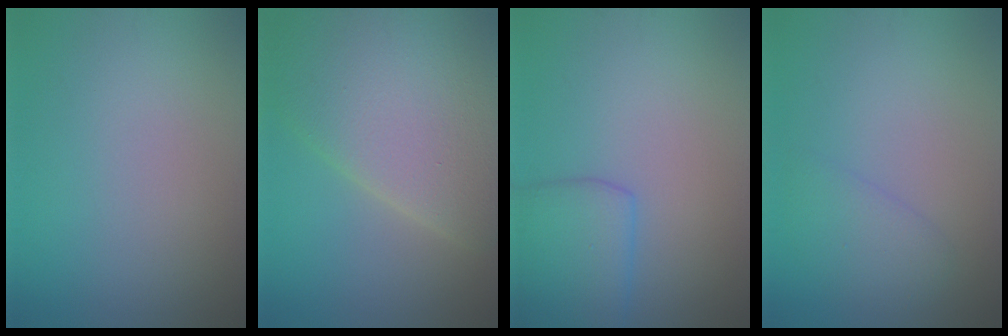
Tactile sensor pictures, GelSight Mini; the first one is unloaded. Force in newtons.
{"total": 11.4, "press": 11.4, "slide": 0.5}
{"total": 4.1, "press": 4.1, "slide": 0.1}
{"total": 2.0, "press": 2.0, "slide": 0.2}